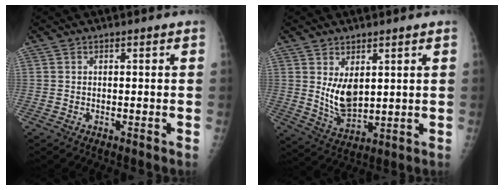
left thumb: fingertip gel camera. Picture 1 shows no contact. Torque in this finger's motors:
{"motor_torque": [1.04, 0.89, 0.74, -0.45, 0.10]}